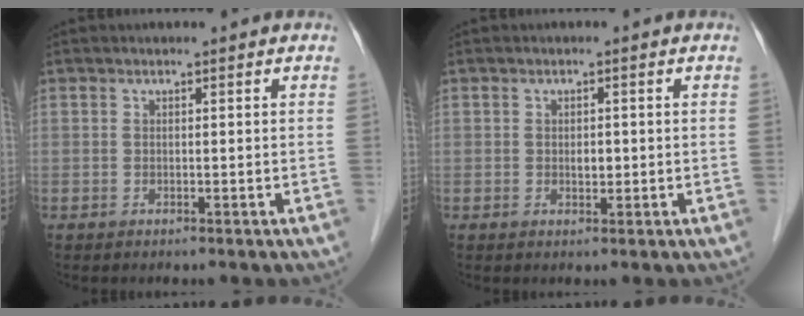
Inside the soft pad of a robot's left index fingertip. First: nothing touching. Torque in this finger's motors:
{"motor_torque": [0.05, 0.01, 0.02, 0.00]}